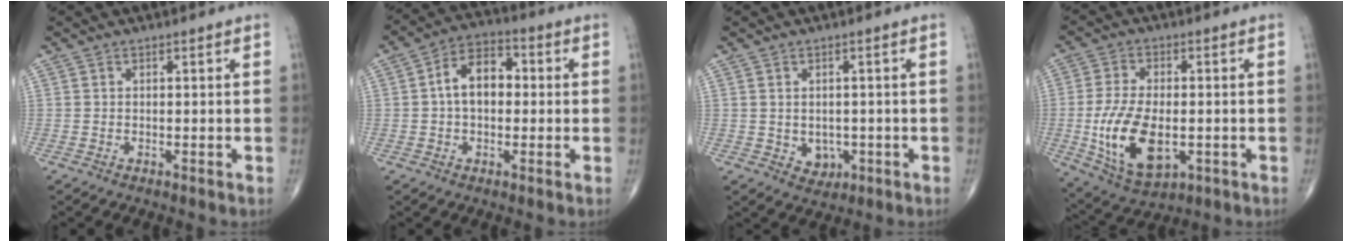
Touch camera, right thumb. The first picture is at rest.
{"total": 9.0, "force": [0.4, 5.9, 6.8], "torque": [-0.098, 0.029, -0.003]}
{"total": 3.5, "force": [-0.7, 2.9, 1.8], "torque": [-0.006, 0.001, -0.002]}
{"total": 14.4, "force": [-2.6, 7.8, 11.8], "torque": [-0.222, -0.006, -0.033]}